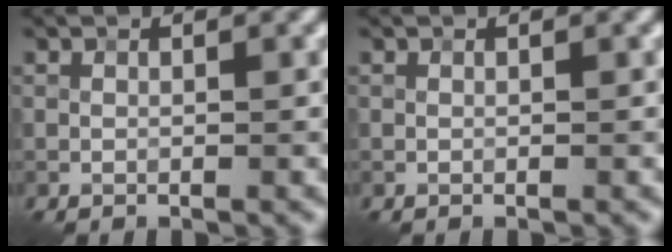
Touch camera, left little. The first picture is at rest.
{"total": 0.0}